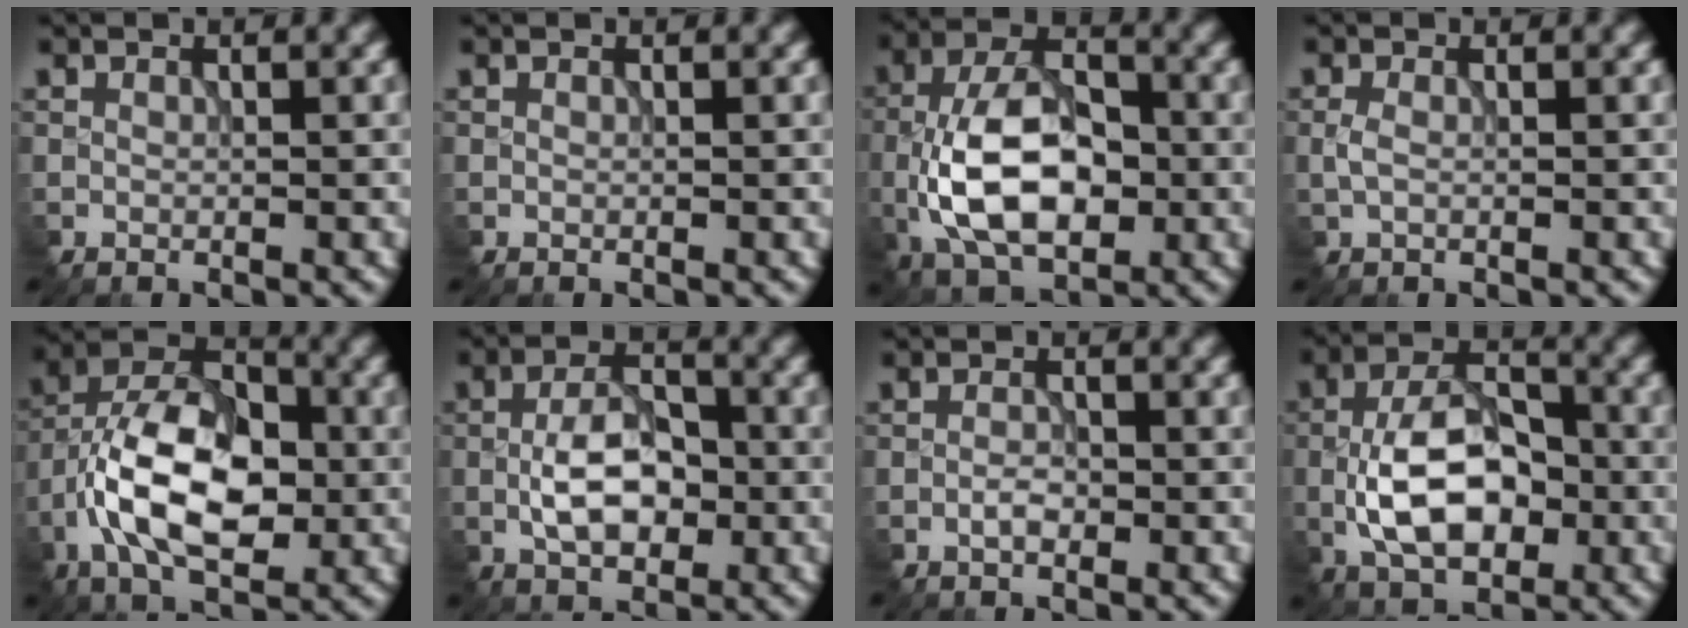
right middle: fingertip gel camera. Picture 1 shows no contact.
{"total": 0.0}
{"total": 9.7, "force": [-2.1, 5.7, 7.6], "torque": [-0.154, 0.010, -0.047]}
{"total": 0.8, "force": [-0.1, 0.4, 0.7], "torque": [-0.026, 0.002, -0.005]}
{"total": 10.4, "force": [-2.6, 5.9, 8.2], "torque": [-0.153, 0.018, -0.056]}
{"total": 5.1, "force": [-1.1, 2.8, 4.1], "torque": [-0.082, 0.008, -0.025]}
{"total": 1.1, "force": [-0.7, 0.5, 0.7], "torque": [-0.019, 0.004, -0.017]}
{"total": 8.1, "force": [-2.2, 4.5, 6.3], "torque": [-0.124, 0.017, -0.047]}